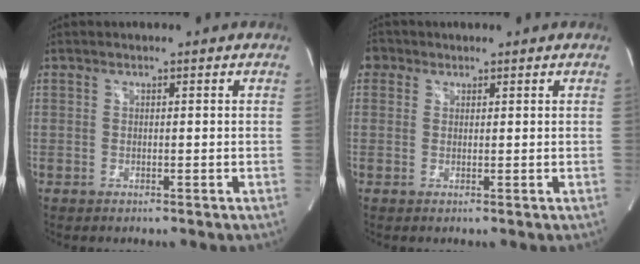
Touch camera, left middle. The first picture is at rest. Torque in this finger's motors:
{"motor_torque": [0.62, -0.39, 0.36, 0.03]}